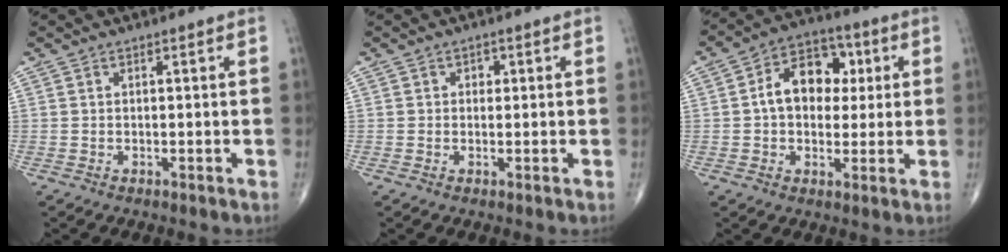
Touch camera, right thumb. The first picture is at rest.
{"total": 1.2, "force": [0.3, 1.1, 0.5], "torque": [0.002, 0.002, 0.001]}
{"total": 11.9, "force": [1.7, 8.5, 8.1], "torque": [-0.092, 0.021, 0.019]}